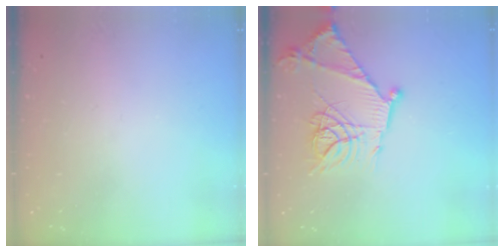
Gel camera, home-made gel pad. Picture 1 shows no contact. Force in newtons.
{"total": 16.5, "press": 16.4, "slide": 1.1}